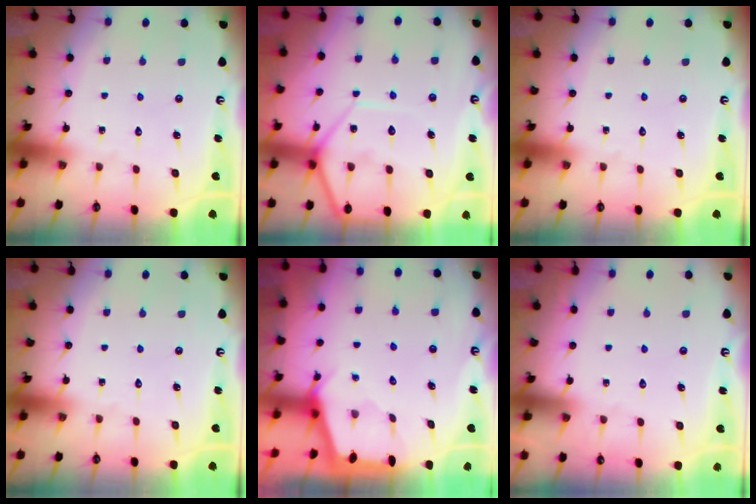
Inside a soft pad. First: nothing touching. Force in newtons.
{"total": 10.3, "press": 10.2, "slide": 1.1}
{"total": 0.0}
{"total": 0.0}
{"total": 2.3, "press": 2.3, "slide": 0.3}
{"total": 2.5, "press": 2.5, "slide": 0.4}